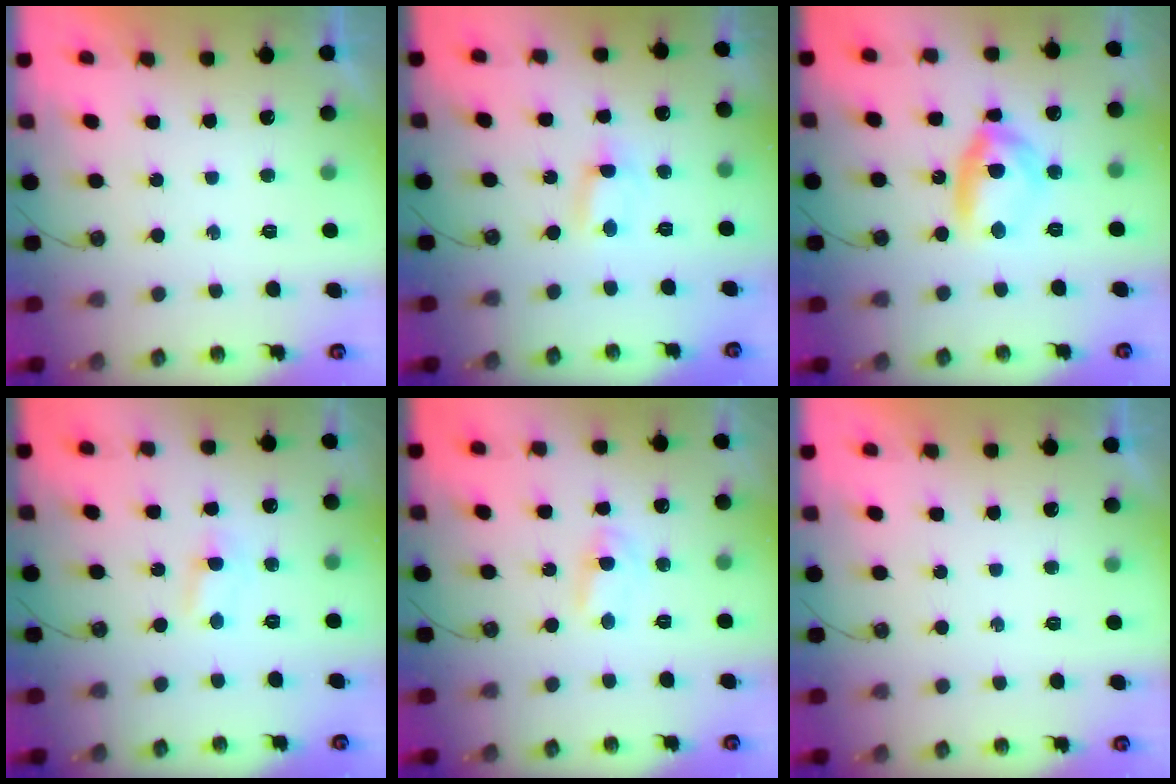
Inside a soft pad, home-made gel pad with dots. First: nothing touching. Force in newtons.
{"total": 0.5, "press": 0.2, "slide": 0.5}
{"total": 12.2, "press": 12.1, "slide": 1.1}
{"total": 1.4, "press": 1.4, "slide": 0.3}
{"total": 1.8, "press": 1.8, "slide": 0.3}
{"total": 0.0}